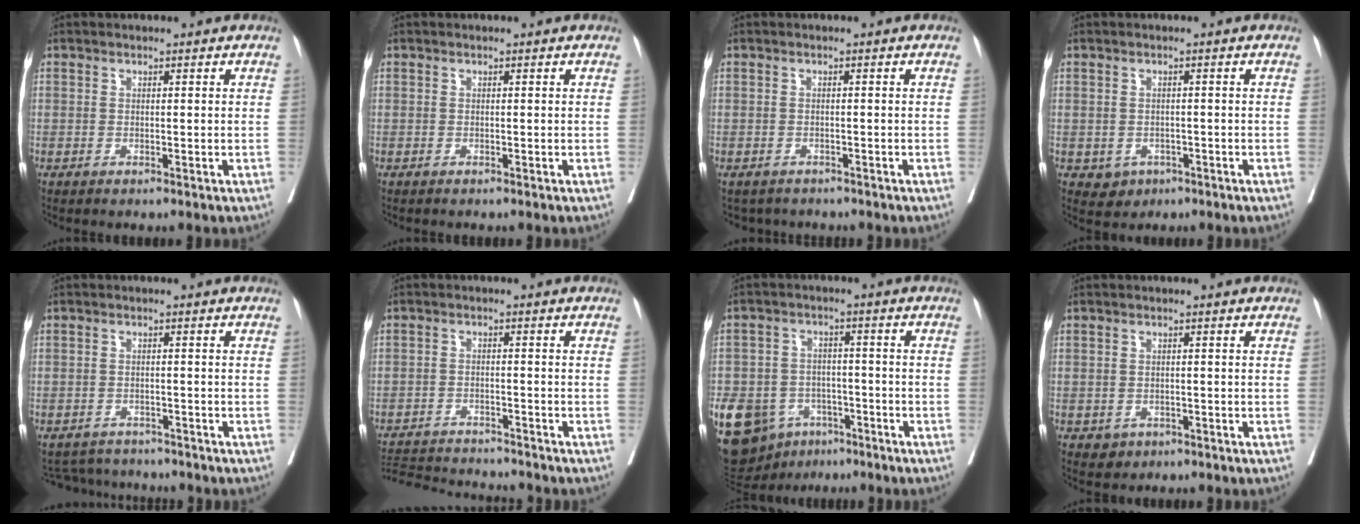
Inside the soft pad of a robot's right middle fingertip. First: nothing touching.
{"total": 1.0, "force": [-0.8, 0.0, 0.4], "torque": [-0.001, 0.002, -0.009]}
{"total": 4.3, "force": [-3.9, 1.6, 0.7], "torque": [-0.008, 0.003, -0.049]}
{"total": 3.3, "force": [-1.5, 2.8, 0.9], "torque": [-0.009, 0.004, -0.016]}
{"total": 5.9, "force": [-5.8, 1.0, 0.1], "torque": [0.002, 0.008, -0.084]}
{"total": 10.0, "force": [-9.8, 0.3, 2.1], "torque": [-0.034, 0.002, -0.153]}
{"total": 18.6, "force": [-9.3, 13.7, 8.5], "torque": [-0.216, 0.007, -0.136]}
{"total": 2.5, "force": [-1.4, 2.0, 0.6], "torque": [-0.007, 0.003, -0.017]}